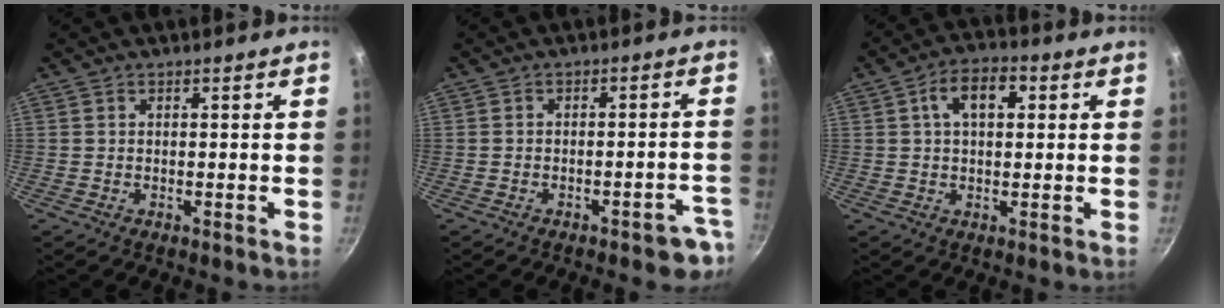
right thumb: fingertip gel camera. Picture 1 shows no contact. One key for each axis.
{"total": 6.7, "fx": -4.0, "fy": 2.8, "fz": 4.6, "tx": -0.014, "ty": 0.044, "tz": -0.032}
{"total": 7.8, "fx": 1.9, "fy": 4.6, "fz": 5.9, "tx": -0.076, "ty": 0.015, "tz": 0.024}